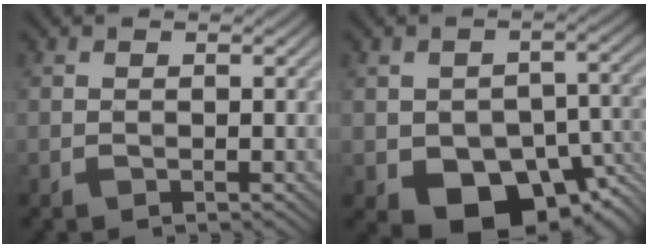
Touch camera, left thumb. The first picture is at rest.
{"total": 11.9, "force": [-5.3, 7.2, 7.8], "torque": [-0.124, -0.028, -0.076]}